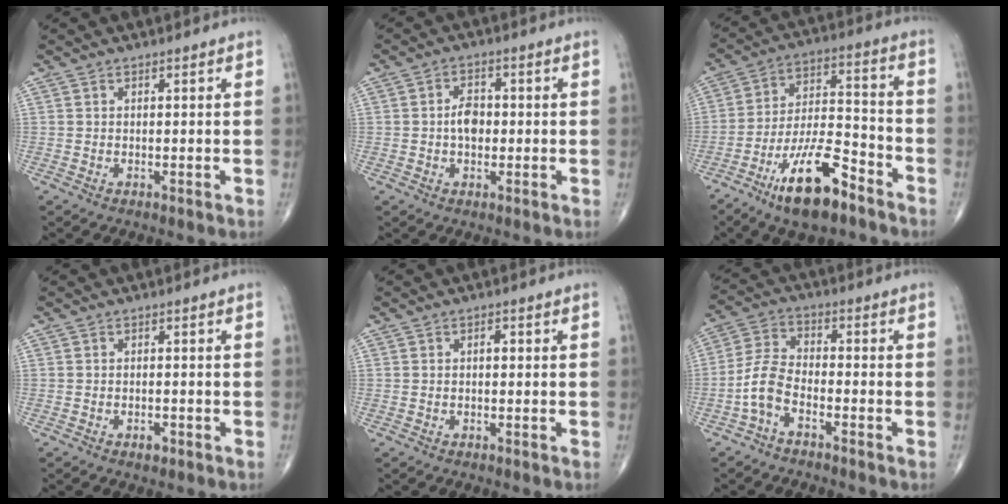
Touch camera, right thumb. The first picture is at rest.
{"total": 4.3, "force": [-0.3, 2.9, 3.2], "torque": [-0.045, 0.009, -0.010]}
{"total": 15.5, "force": [-9.6, 5.2, 11.0], "torque": [-0.188, 0.064, -0.172]}
{"total": 1.5, "force": [-0.8, 0.8, 0.9], "torque": [-0.012, 0.002, -0.013]}
{"total": 1.0, "force": [0.1, 0.5, 0.9], "torque": [-0.010, 0.003, -0.001]}
{"total": 6.3, "force": [-3.2, 2.9, 4.6], "torque": [-0.100, 0.034, -0.073]}